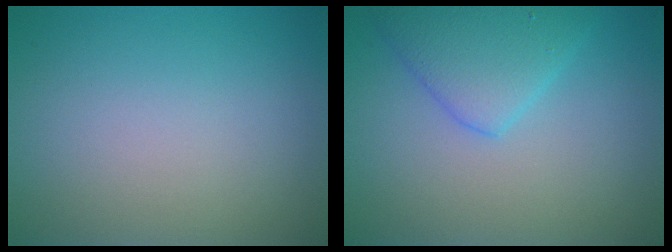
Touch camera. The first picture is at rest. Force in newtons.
{"total": 4.0, "press": 4.0, "slide": 0.2}